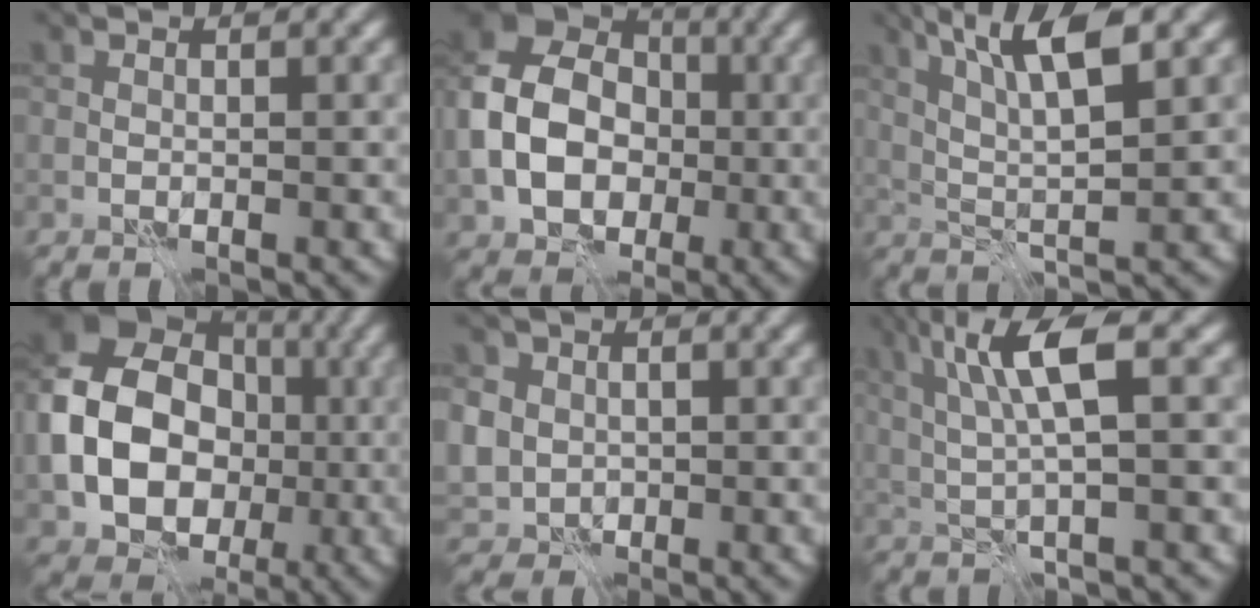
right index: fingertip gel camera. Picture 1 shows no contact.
{"total": 9.9, "force": [-1.3, 7.6, 6.2], "torque": [-0.126, 0.000, -0.032]}
{"total": 6.4, "force": [2.8, 1.4, 5.6], "torque": [-0.109, 0.007, 0.055]}
{"total": 13.4, "force": [-1.3, 10.4, 8.3], "torque": [-0.171, -0.003, -0.026]}
{"total": 7.0, "force": [0.6, 6.4, 2.7], "torque": [-0.078, 0.018, -0.012]}
{"total": 6.3, "force": [1.9, 1.0, 5.9], "torque": [-0.119, 0.005, 0.037]}